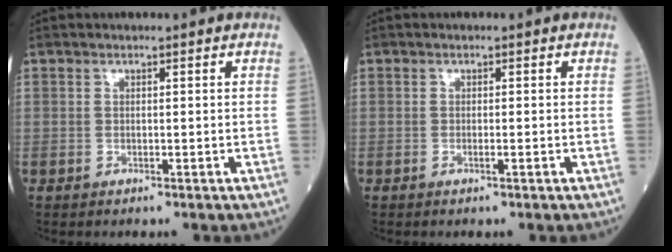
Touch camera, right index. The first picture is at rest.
{"total": 0.8, "force": [-0.3, 0.0, 0.8], "torque": [-0.017, -0.001, -0.004]}